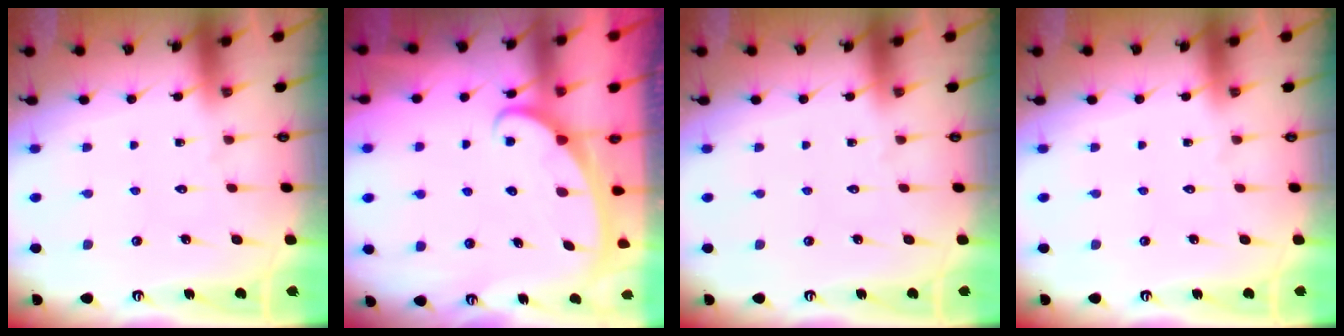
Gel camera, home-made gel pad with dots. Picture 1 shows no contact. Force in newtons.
{"total": 2.4, "press": 2.3, "slide": 0.3}
{"total": 0.0}
{"total": 0.0}